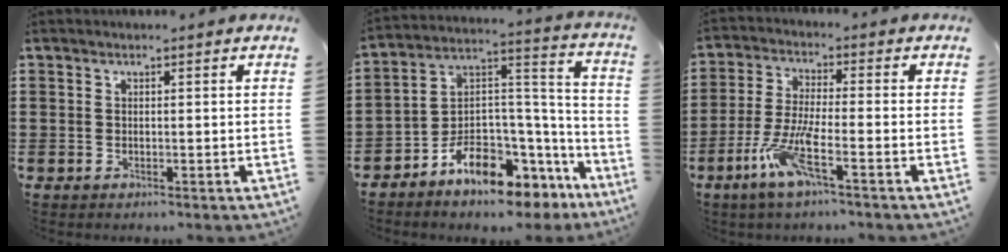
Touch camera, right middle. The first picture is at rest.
{"total": 8.3, "force": [-6.5, 3.4, 3.8], "torque": [-0.079, 0.007, -0.125]}
{"total": 7.6, "force": [-4.0, 1.3, 6.3], "torque": [-0.142, -0.010, -0.079]}